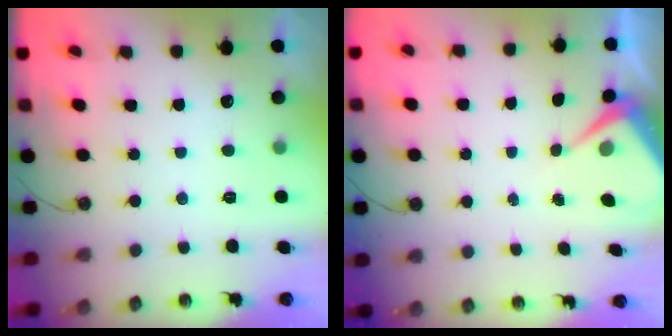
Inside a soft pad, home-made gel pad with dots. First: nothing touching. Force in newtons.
{"total": 6.7, "press": 6.6, "slide": 0.8}